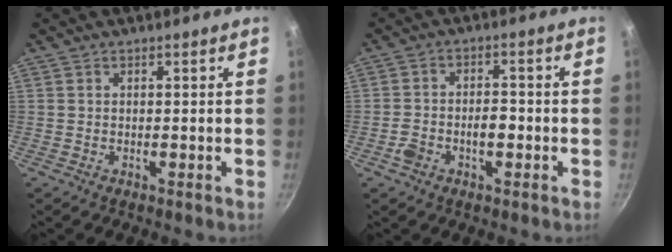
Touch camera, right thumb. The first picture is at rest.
{"total": 5.2, "force": [-1.9, 3.1, 3.7], "torque": [-0.053, 0.030, -0.036]}